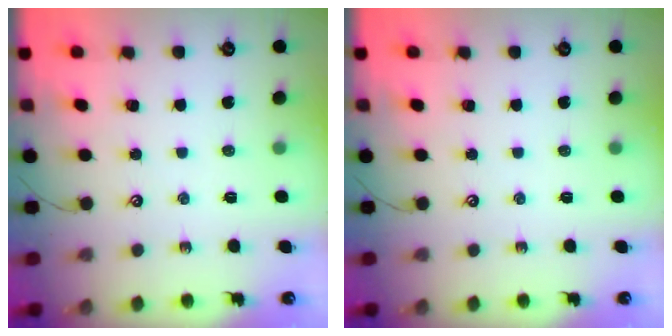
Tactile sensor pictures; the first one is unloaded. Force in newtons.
{"total": 0.0}